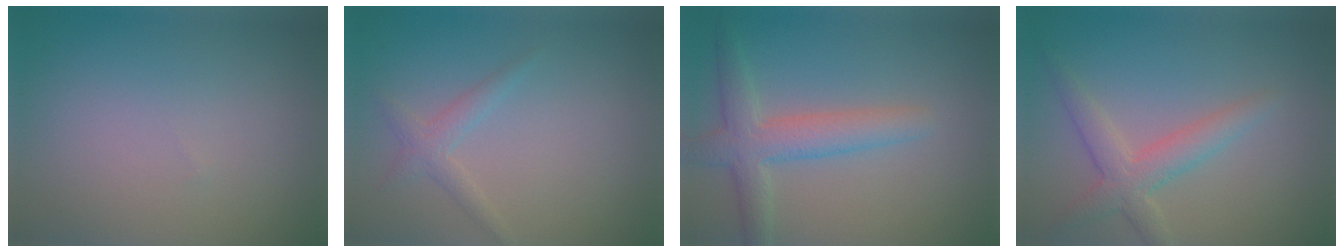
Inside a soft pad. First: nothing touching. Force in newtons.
{"total": 1.6, "press": 1.6, "slide": 0.1}
{"total": 4.0, "press": 4.0, "slide": 0.1}
{"total": 3.2, "press": 3.2, "slide": 0.1}